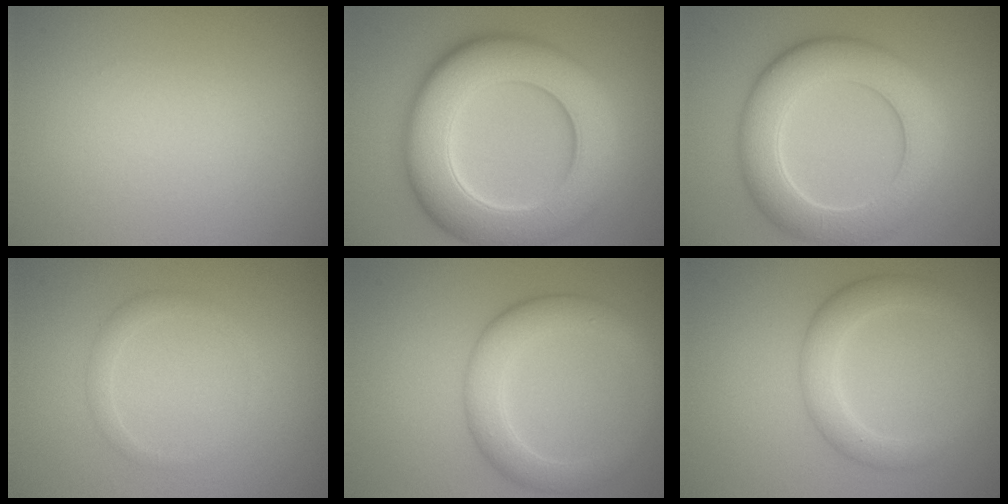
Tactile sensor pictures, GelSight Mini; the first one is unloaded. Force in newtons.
{"total": 11.0, "press": 10.9, "slide": 0.4}
{"total": 7.7, "press": 7.7, "slide": 0.4}
{"total": 1.3, "press": 1.3, "slide": 0.0}
{"total": 4.5, "press": 4.5, "slide": 0.2}
{"total": 3.4, "press": 3.4, "slide": 0.2}